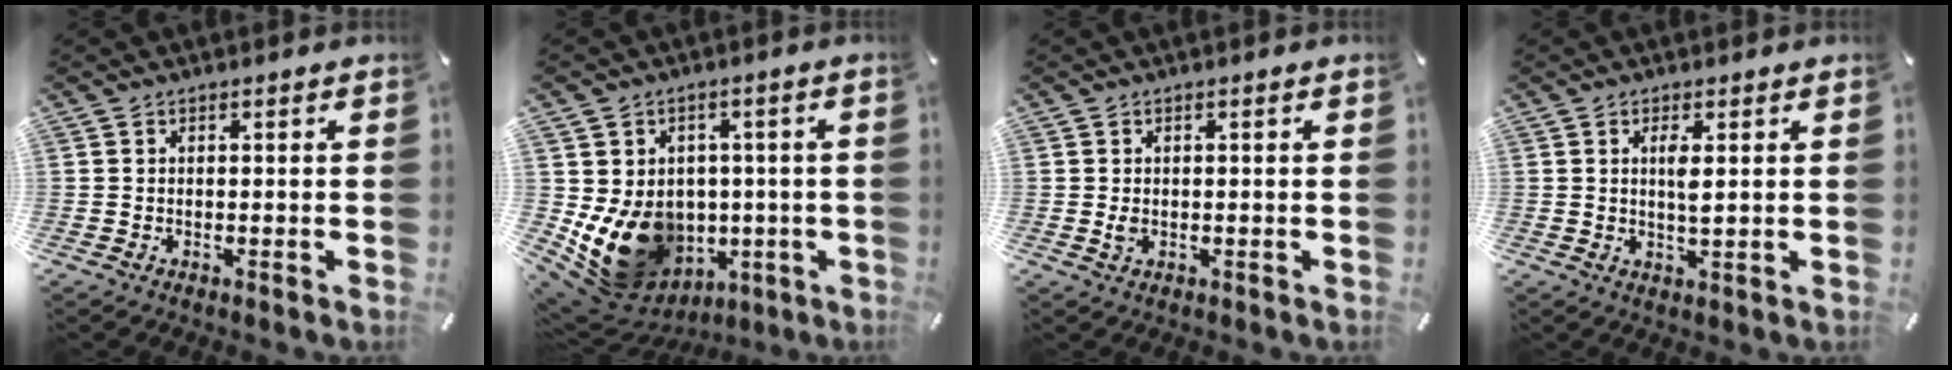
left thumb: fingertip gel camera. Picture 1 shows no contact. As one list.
[{"total": 14.3, "force": [-2.3, 12.1, 7.1], "torque": [-0.143, -0.007, -0.024]}, {"total": 1.6, "force": [-0.1, 0.8, 1.4], "torque": [-0.035, -0.002, -0.005]}, {"total": 3.4, "force": [0.9, 0.8, 3.2], "torque": [-0.061, -0.001, 0.011]}]